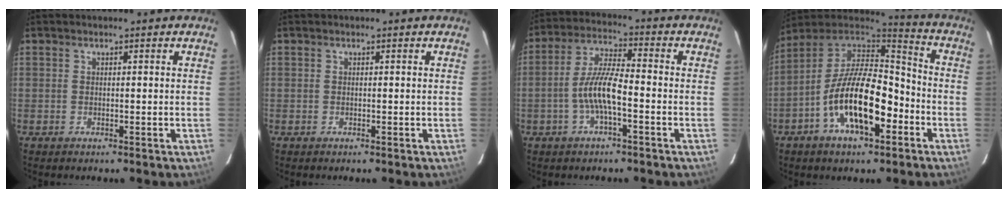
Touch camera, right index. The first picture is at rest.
{"total": 0.0}
{"total": 8.2, "force": [-2.7, 1.7, 7.5], "torque": [-0.158, 0.009, -0.052]}
{"total": 18.0, "force": [-6.6, 7.8, 14.8], "torque": [-0.274, 0.000, -0.120]}